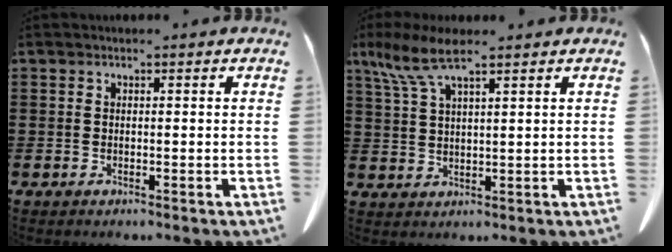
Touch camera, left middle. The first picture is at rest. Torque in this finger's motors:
{"motor_torque": [1.40, -0.20, 0.39, 0.17]}